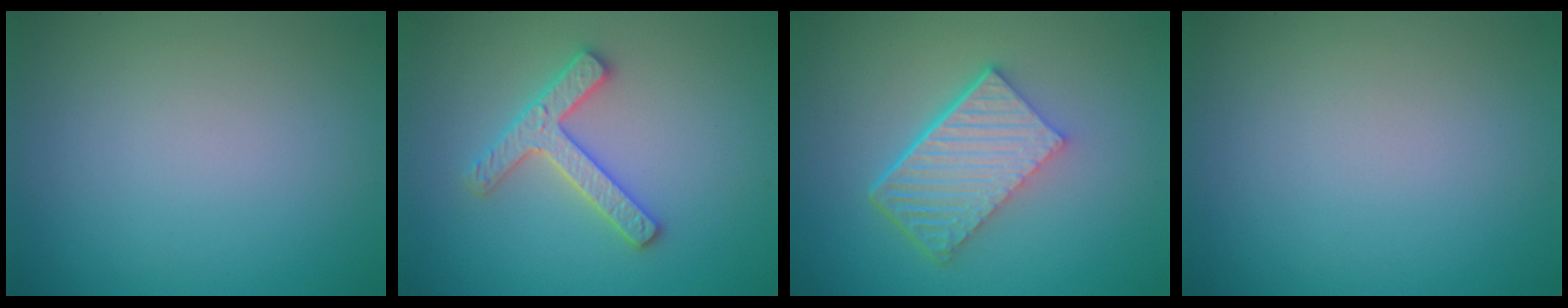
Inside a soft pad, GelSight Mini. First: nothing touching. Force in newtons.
{"total": 2.8, "press": 2.8, "slide": 0.6}
{"total": 6.1, "press": 4.1, "slide": 4.4}
{"total": 0.0}